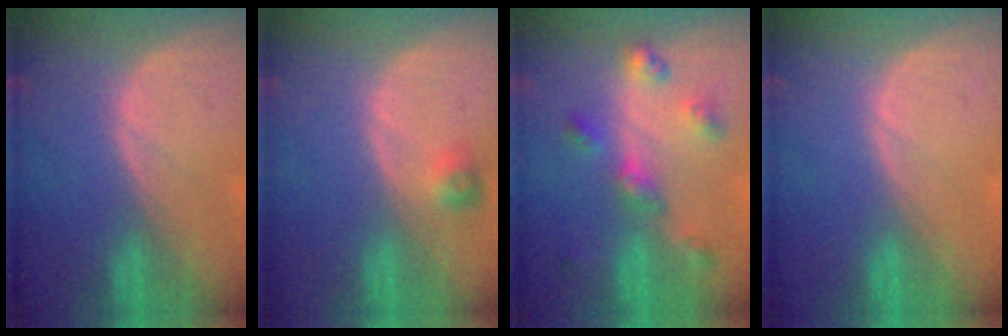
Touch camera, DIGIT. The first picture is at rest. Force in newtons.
{"total": 2.5, "press": 2.3, "slide": 1.0}
{"total": 6.6, "press": 5.8, "slide": 3.2}
{"total": 0.0}